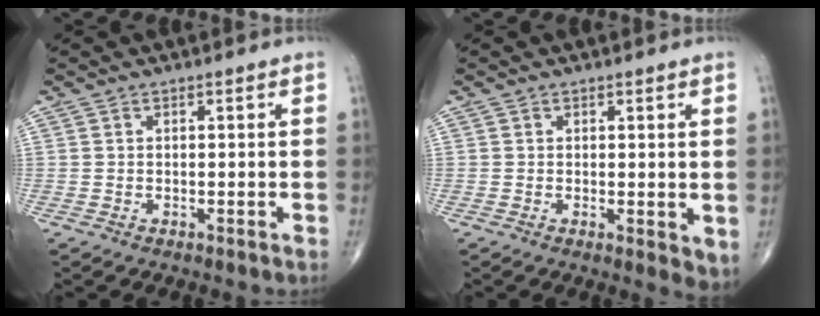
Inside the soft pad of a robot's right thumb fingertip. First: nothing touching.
{"total": 3.6, "force": [0.3, 1.6, 3.3], "torque": [-0.043, -0.013, 0.004]}